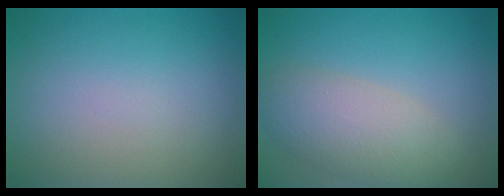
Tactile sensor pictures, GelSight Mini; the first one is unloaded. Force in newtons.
{"total": 5.0, "press": 5.0, "slide": 0.3}